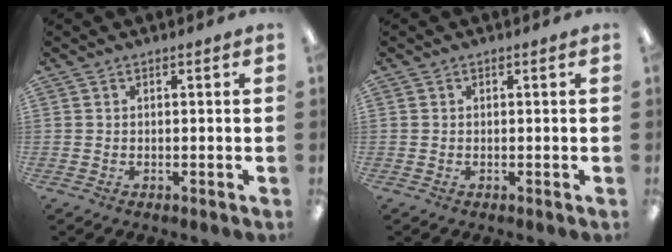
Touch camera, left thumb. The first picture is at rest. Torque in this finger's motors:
{"motor_torque": [0.09, -0.02, -0.04, -0.01, -0.01]}